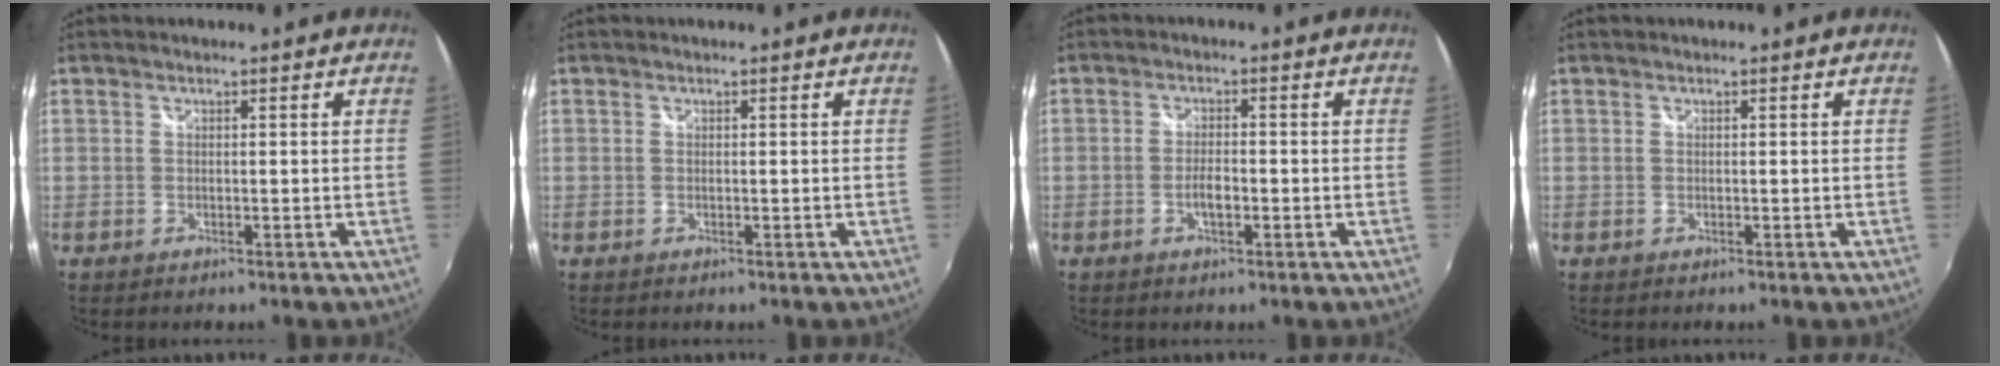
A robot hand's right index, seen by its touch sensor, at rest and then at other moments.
{"total": 0.0}
{"total": 3.0, "force": [-1.2, 1.1, 2.5], "torque": [-0.052, 0.000, -0.023]}
{"total": 0.0}